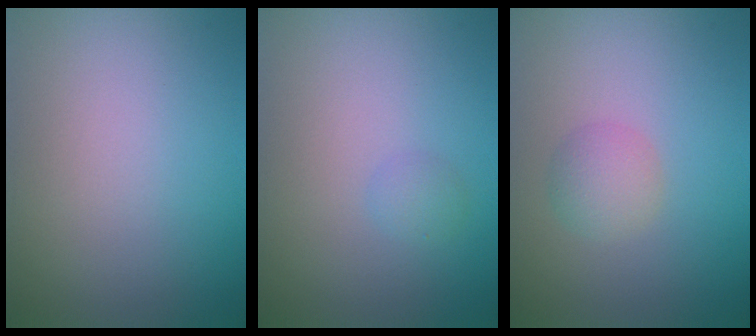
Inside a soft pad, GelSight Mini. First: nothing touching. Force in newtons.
{"total": 0.9, "press": 0.9, "slide": 0.1}
{"total": 2.0, "press": 2.0, "slide": 0.0}